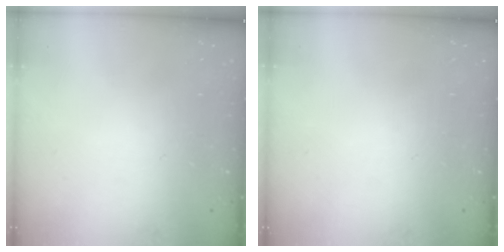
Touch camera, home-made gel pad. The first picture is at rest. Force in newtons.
{"total": 0.0}